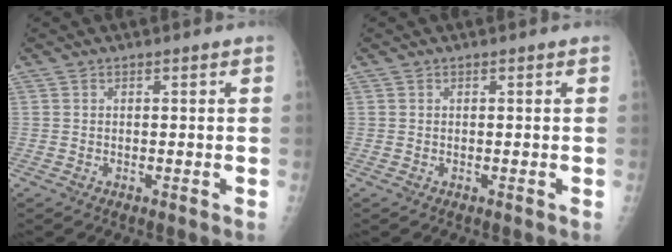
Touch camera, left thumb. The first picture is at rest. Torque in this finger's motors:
{"motor_torque": [0.22, 0.03, 0.08, 0.06, 0.01]}